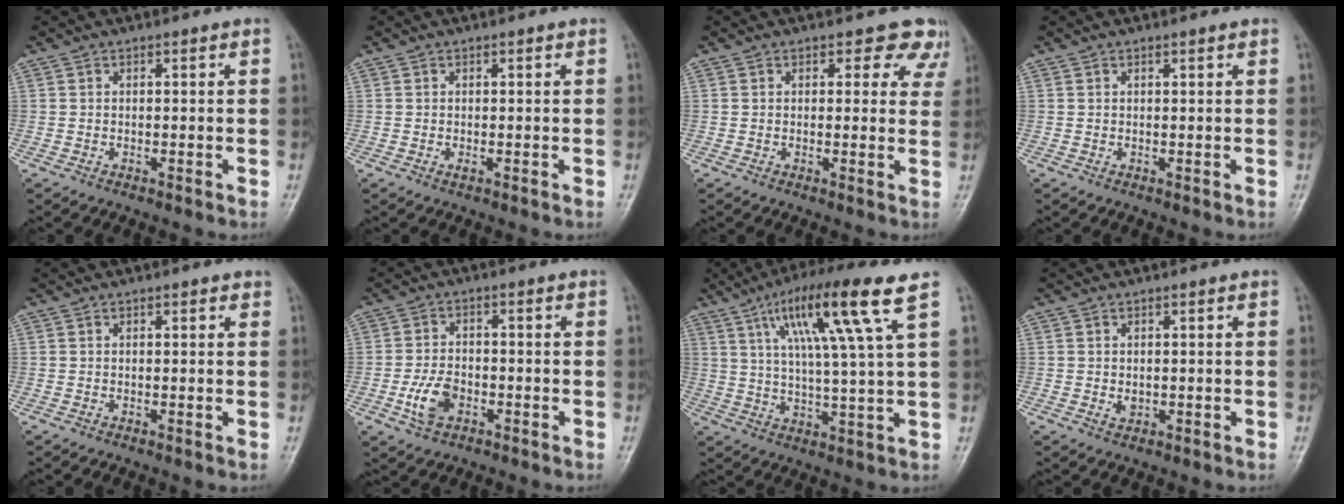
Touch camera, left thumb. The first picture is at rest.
{"total": 0.7, "force": [0.1, 0.4, 0.6], "torque": [-0.009, -0.002, 0.002]}
{"total": 6.1, "force": [4.6, 3.5, 1.8], "torque": [0.023, -0.021, 0.036]}
{"total": 0.7, "force": [0.5, 0.1, 0.4], "torque": [-0.008, -0.002, 0.008]}
{"total": 1.2, "force": [0.8, 0.5, 0.8], "torque": [-0.008, -0.002, 0.008]}
{"total": 6.1, "force": [-2.2, 3.9, 4.2], "torque": [-0.079, 0.009, -0.042]}
{"total": 15.8, "force": [7.3, 0.7, 14.0], "torque": [-0.245, -0.013, 0.123]}
{"total": 1.5, "force": [0.1, 1.1, 1.0], "torque": [-0.013, -0.002, 0.006]}